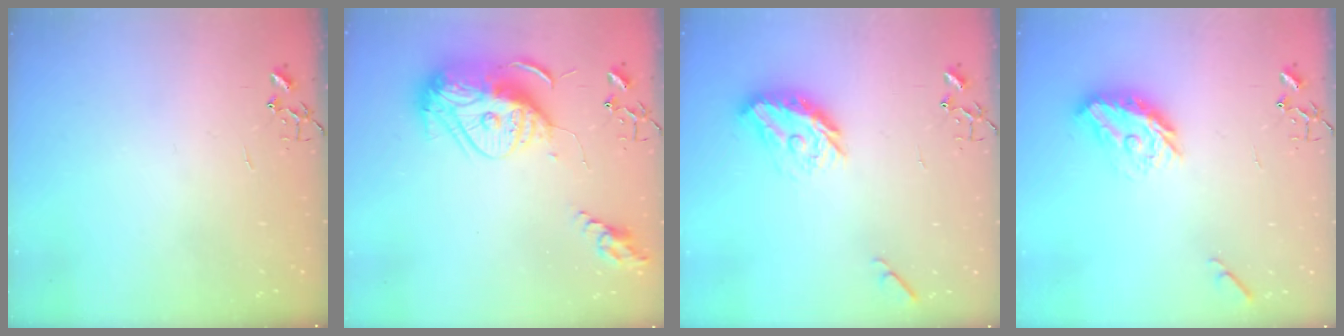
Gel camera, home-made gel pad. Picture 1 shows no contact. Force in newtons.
{"total": 17.7, "press": 17.6, "slide": 1.6}
{"total": 13.1, "press": 13.1, "slide": 0.6}
{"total": 12.8, "press": 12.8, "slide": 0.6}